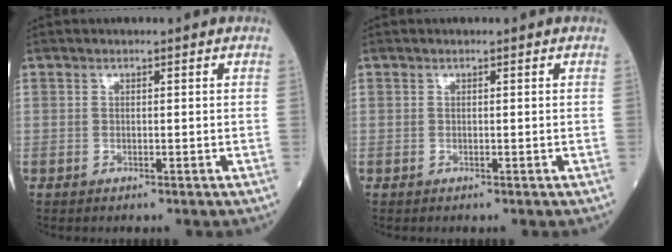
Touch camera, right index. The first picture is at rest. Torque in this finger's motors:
{"motor_torque": [-0.01, 0.11, -0.03, -0.01]}